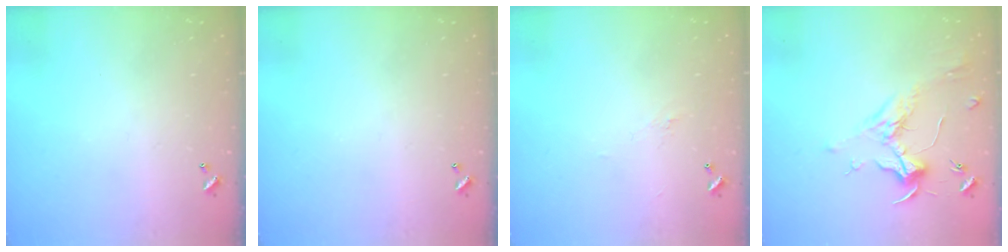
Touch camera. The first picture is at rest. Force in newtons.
{"total": 0.0}
{"total": 1.6, "press": 1.5, "slide": 0.5}
{"total": 2.0, "press": 1.9, "slide": 0.6}